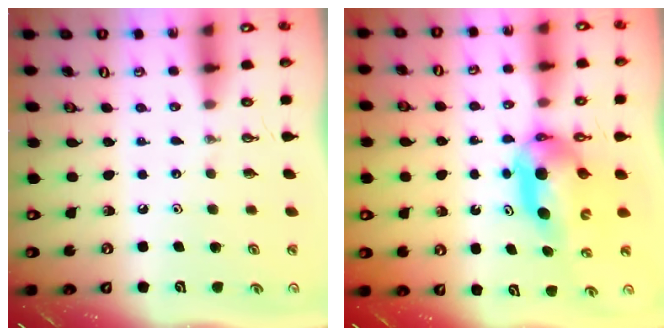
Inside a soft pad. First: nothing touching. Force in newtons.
{"total": 8.1, "press": 8.0, "slide": 1.0}